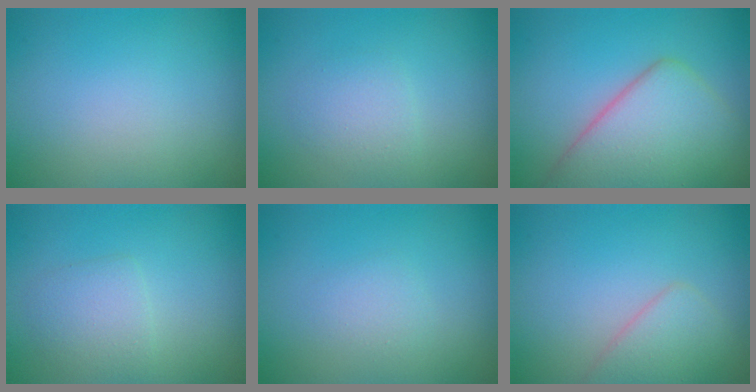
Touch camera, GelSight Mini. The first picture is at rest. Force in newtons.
{"total": 1.7, "press": 1.7, "slide": 0.1}
{"total": 8.3, "press": 8.3, "slide": 0.4}
{"total": 2.3, "press": 2.3, "slide": 0.0}
{"total": 1.0, "press": 1.0, "slide": 0.0}
{"total": 2.6, "press": 2.6, "slide": 0.1}